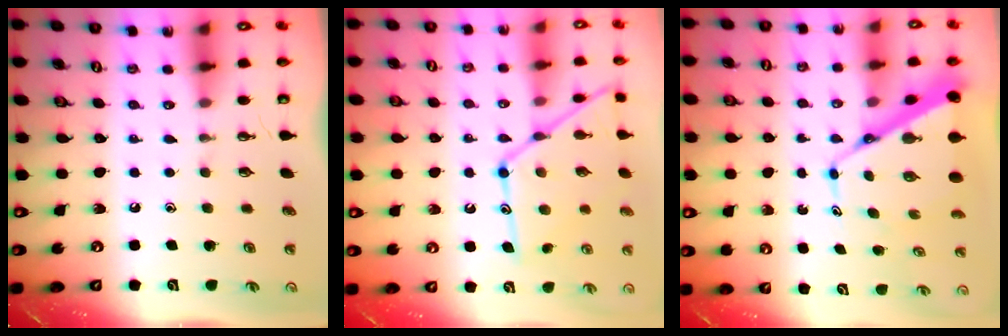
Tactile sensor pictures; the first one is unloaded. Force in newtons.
{"total": 16.1, "press": 16.0, "slide": 1.2}
{"total": 12.6, "press": 12.6, "slide": 1.2}